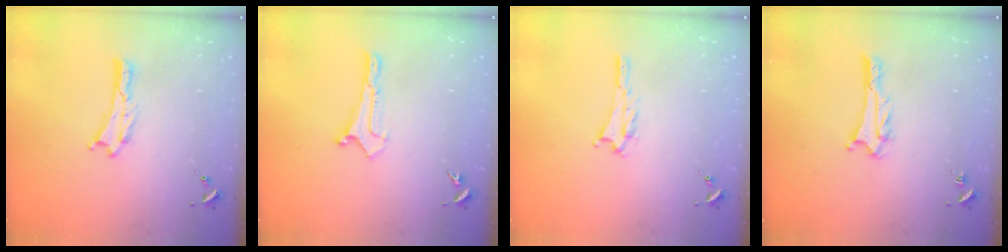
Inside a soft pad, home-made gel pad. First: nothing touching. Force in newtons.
{"total": 0.0}
{"total": 1.2, "press": 1.2, "slide": 0.2}
{"total": 2.7, "press": 2.7, "slide": 0.2}